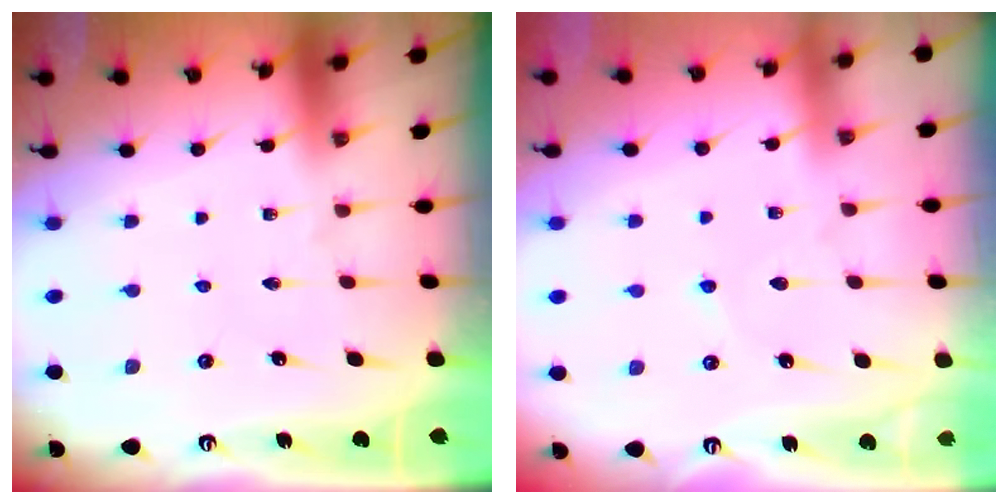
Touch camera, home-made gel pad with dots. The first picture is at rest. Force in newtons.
{"total": 4.6, "press": 4.5, "slide": 0.7}